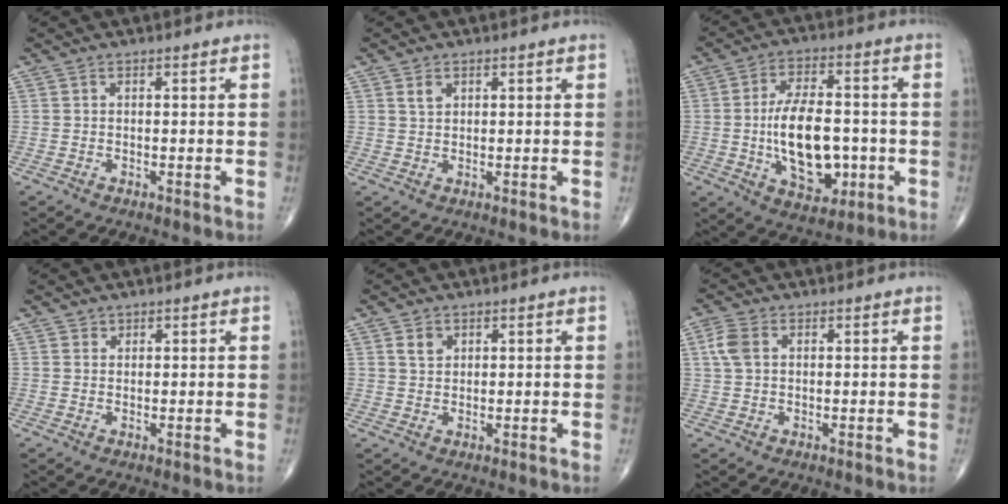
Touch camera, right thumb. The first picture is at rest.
{"total": 2.0, "force": [1.1, 1.2, 1.0], "torque": [-0.013, -0.005, 0.023]}
{"total": 15.2, "force": [-2.0, 8.3, 12.5], "torque": [-0.185, 0.009, -0.022]}
{"total": 1.0, "force": [0.7, 0.7, -0.1], "torque": [0.016, -0.003, 0.006]}
{"total": 2.5, "force": [1.3, 1.8, 1.2], "torque": [-0.013, -0.007, 0.026]}
{"total": 3.9, "force": [1.1, 2.6, 2.8], "torque": [-0.066, 0.009, 0.023]}